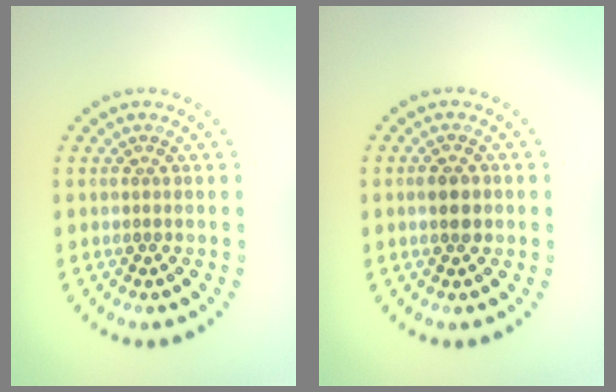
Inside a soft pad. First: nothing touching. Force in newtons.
{"total": 1.6, "press": 1.6, "slide": 0.2}